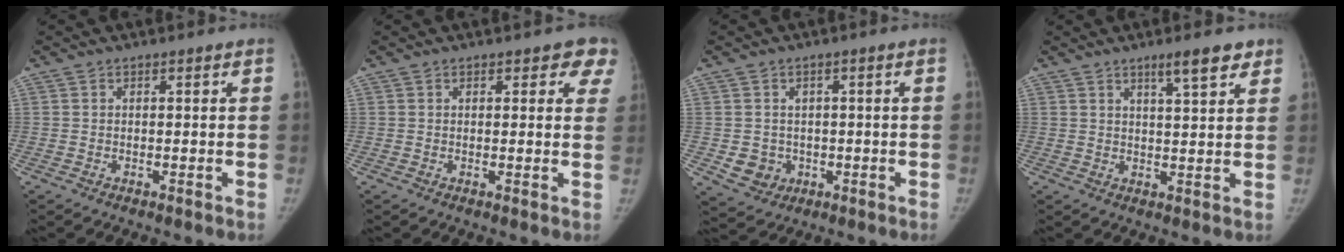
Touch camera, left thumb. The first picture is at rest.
{"total": 4.6, "force": [3.1, 2.4, 2.5], "torque": [0.013, -0.008, 0.021]}
{"total": 5.4, "force": [-0.9, 5.0, 1.7], "torque": [-0.002, 0.005, 0.000]}
{"total": 5.7, "force": [3.8, 1.0, 4.1], "torque": [-0.052, -0.024, 0.058]}